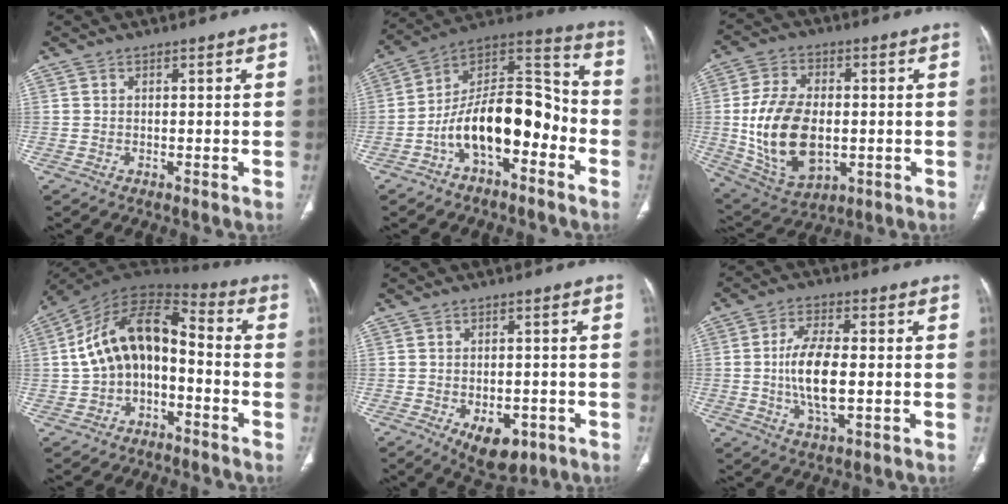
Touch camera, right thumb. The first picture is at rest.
{"total": 18.0, "force": [-6.2, 9.3, 14.1], "torque": [-0.205, 0.086, -0.107]}
{"total": 17.6, "force": [-1.2, 10.9, 13.8], "torque": [-0.248, -0.002, -0.002]}
{"total": 14.6, "force": [-1.9, 9.0, 11.3], "torque": [-0.185, 0.062, -0.043]}
{"total": 8.3, "force": [-3.5, 4.9, 5.8], "torque": [-0.068, 0.006, -0.035]}
{"total": 10.8, "force": [-0.8, 4.6, 9.7], "torque": [-0.187, 0.000, -0.014]}